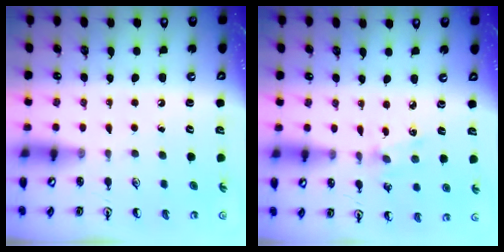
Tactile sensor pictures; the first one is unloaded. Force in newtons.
{"total": 1.8, "press": 1.8, "slide": 0.3}